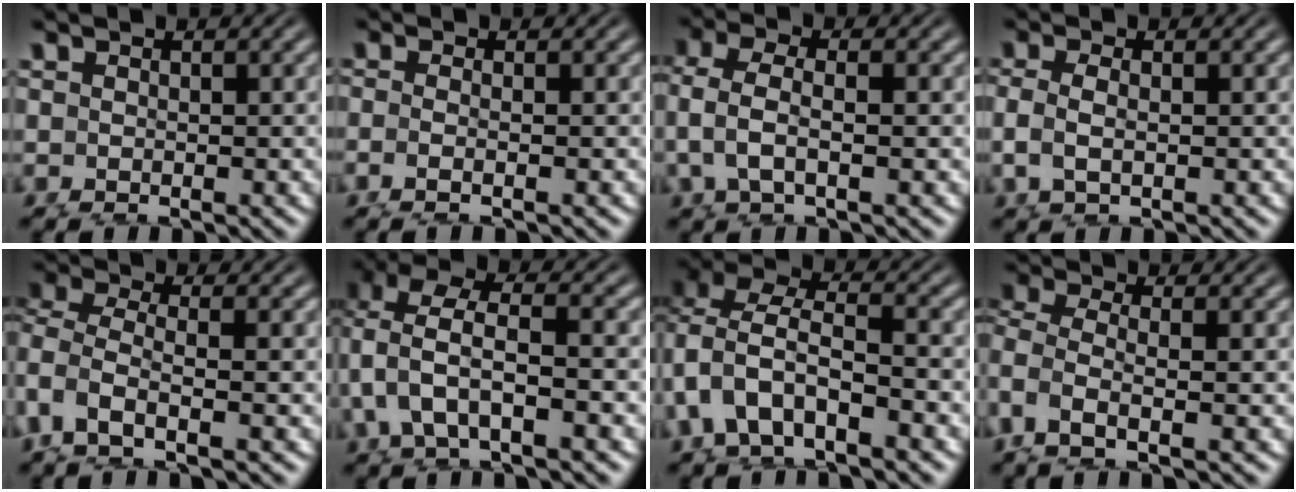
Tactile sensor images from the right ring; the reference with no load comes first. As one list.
[{"total": 2.0, "force": [-0.8, 0.7, 1.7], "torque": [-0.061, -0.018, 0.000]}, {"total": 3.5, "force": [1.2, 1.8, 2.7], "torque": [-0.080, -0.013, 0.032]}, {"total": 2.3, "force": [0.2, 1.3, 1.9], "torque": [-0.064, -0.015, 0.015]}, {"total": 5.5, "force": [-0.8, 4.5, 3.1], "torque": [-0.107, -0.031, 0.002]}, {"total": 5.7, "force": [1.7, 3.9, 3.9], "torque": [-0.102, 0.001, 0.029]}, {"total": 8.3, "force": [0.4, 6.6, 5.0], "torque": [-0.112, -0.008, 0.001]}, {"total": 4.2, "force": [-0.1, 3.2, 2.7], "torque": [-0.100, -0.032, 0.017]}]